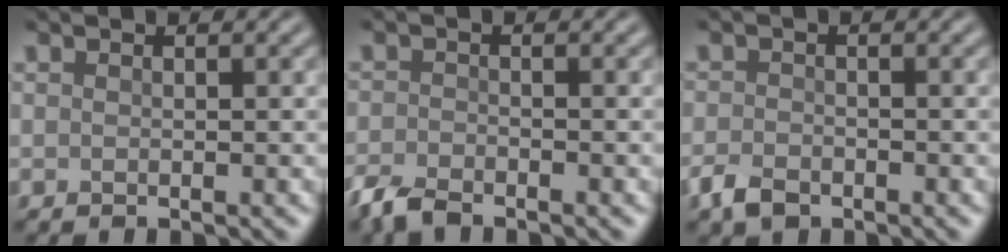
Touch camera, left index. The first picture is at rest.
{"total": 2.7, "force": [-2.3, 0.8, 1.1], "torque": [-0.026, -0.006, -0.054]}
{"total": 2.4, "force": [-1.6, 1.3, 1.1], "torque": [-0.024, -0.003, -0.040]}